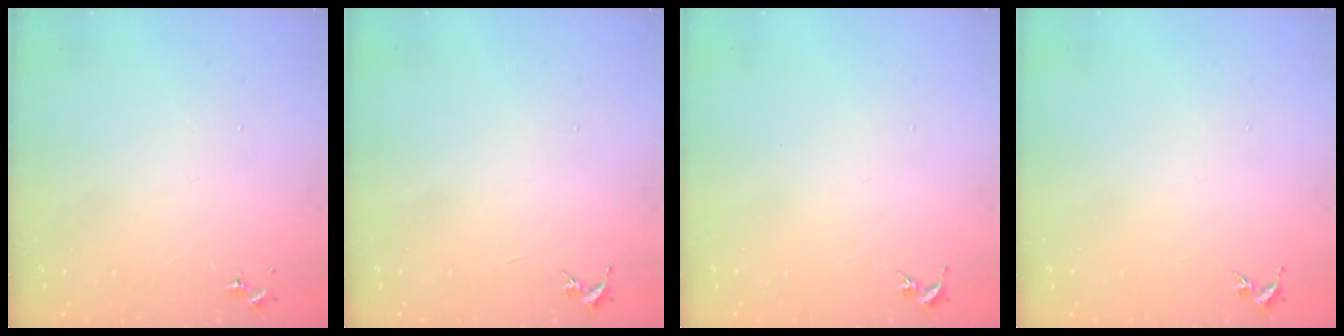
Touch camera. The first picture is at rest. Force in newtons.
{"total": 0.0}
{"total": 0.0}
{"total": 0.0}